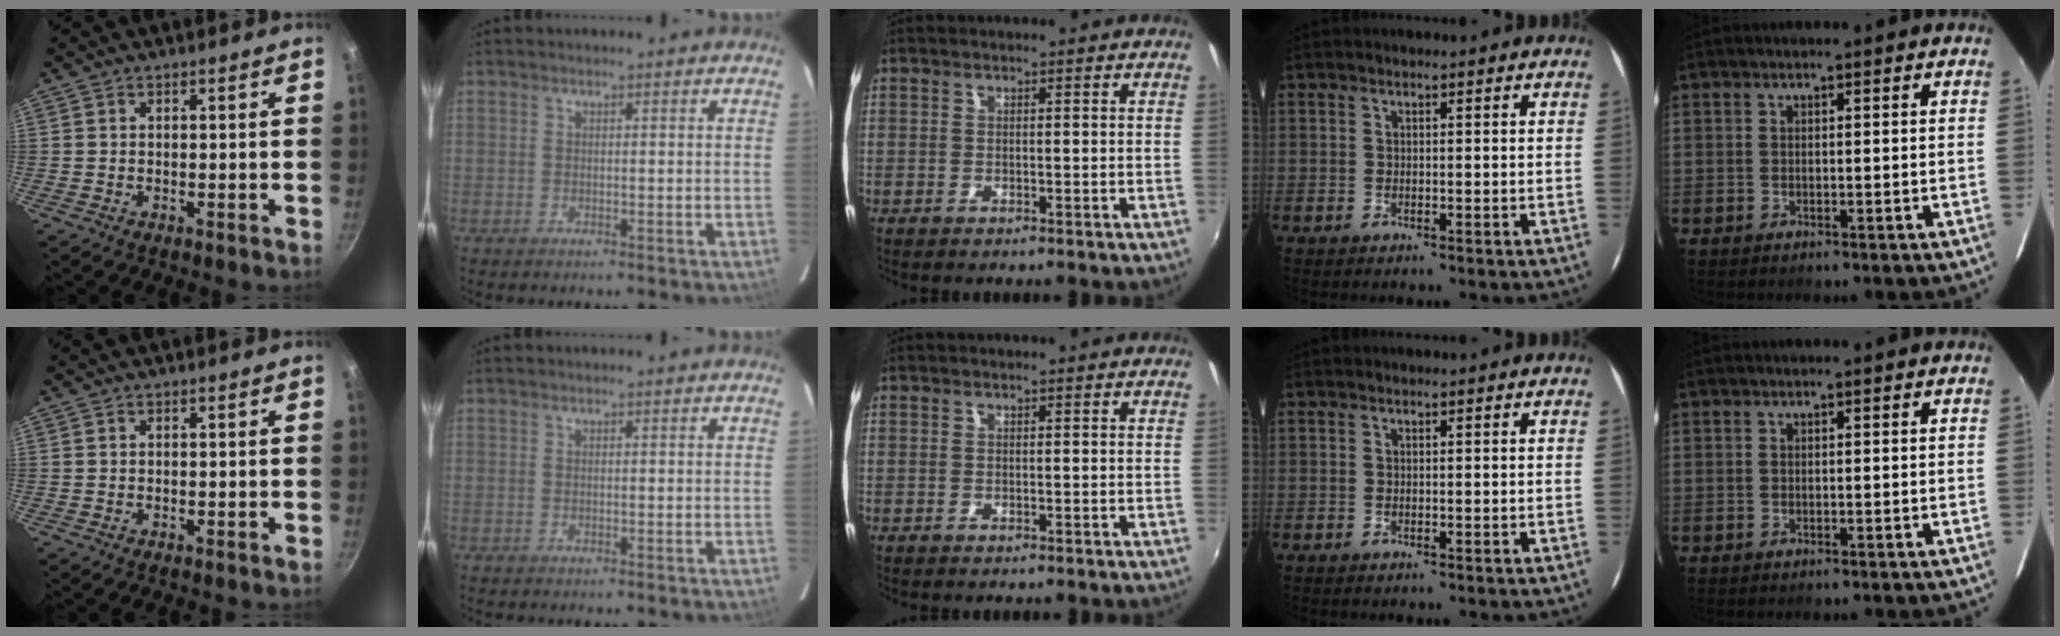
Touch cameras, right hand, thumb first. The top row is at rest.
{}